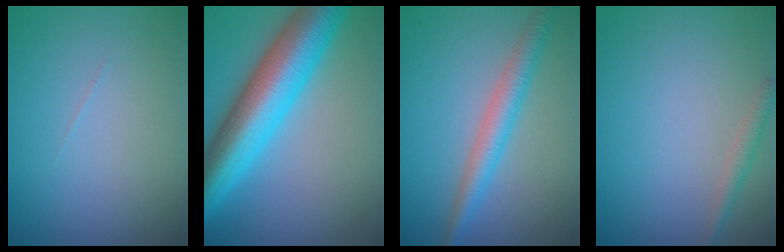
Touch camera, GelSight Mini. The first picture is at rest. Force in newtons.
{"total": 10.6, "press": 10.6, "slide": 0.2}
{"total": 3.3, "press": 3.3, "slide": 0.1}
{"total": 1.3, "press": 1.3, "slide": 0.1}